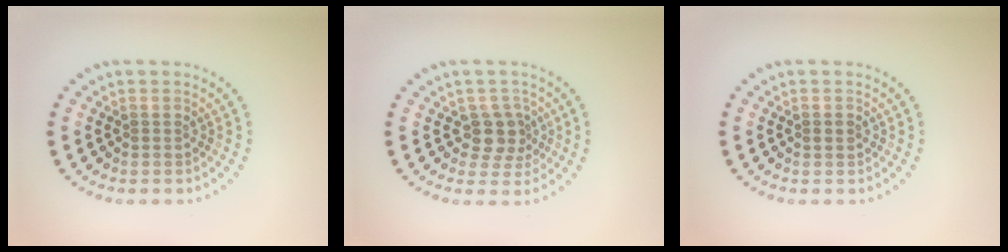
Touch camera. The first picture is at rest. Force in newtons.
{"total": 2.7, "press": 2.2, "slide": 1.5}
{"total": 1.0, "press": 0.9, "slide": 0.2}